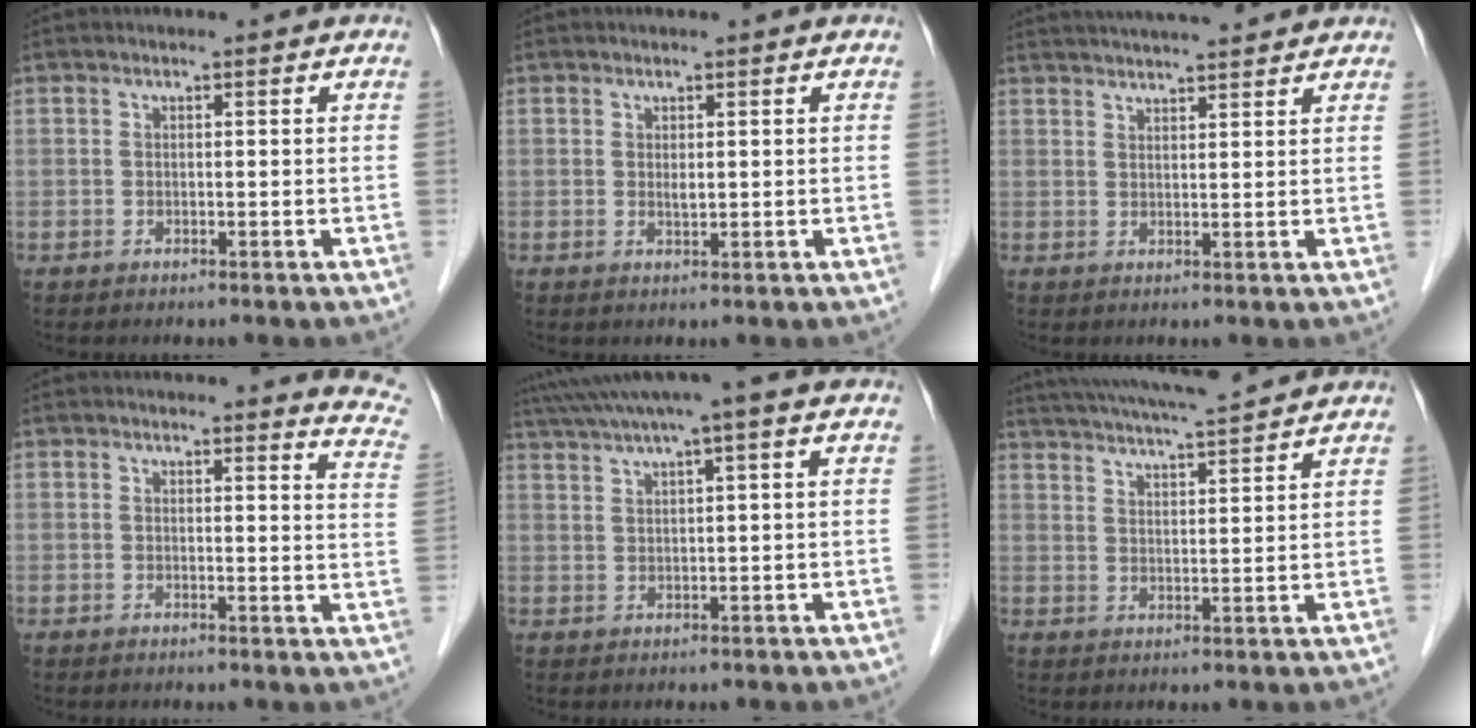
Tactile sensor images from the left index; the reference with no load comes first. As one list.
[{"total": 0.9, "force": [0.3, 0.3, 0.8], "torque": [-0.016, -0.003, 0.006]}, {"total": 11.1, "force": [10.1, 1.1, 4.4], "torque": [-0.072, 0.029, 0.144]}, {"total": 8.0, "force": [8.0, 0.3, 1.1], "torque": [0.010, -0.066, 0.050]}, {"total": 7.5, "force": [5.4, -1.0, 5.1], "torque": [-0.090, 0.036, 0.087]}, {"total": 13.0, "force": [11.9, 0.3, 5.3], "torque": [-0.103, 0.029, 0.176]}]